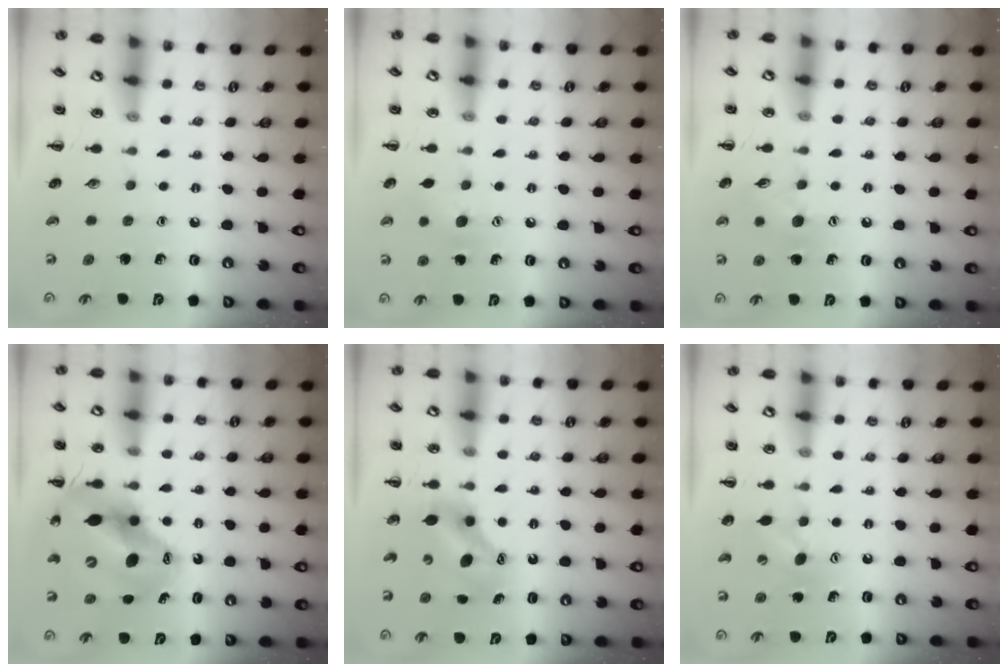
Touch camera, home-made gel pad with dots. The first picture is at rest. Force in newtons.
{"total": 8.9, "press": 8.8, "slide": 1.5}
{"total": 7.3, "press": 7.2, "slide": 0.8}
{"total": 14.7, "press": 14.1, "slide": 3.9}
{"total": 7.1, "press": 7.1, "slide": 1.0}
{"total": 7.8, "press": 7.7, "slide": 1.1}